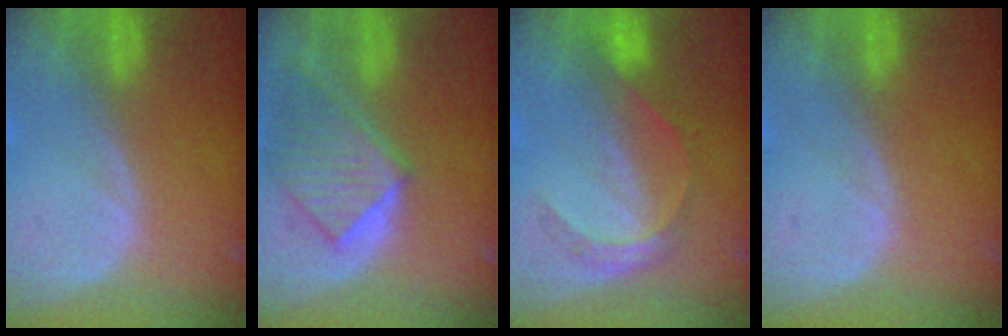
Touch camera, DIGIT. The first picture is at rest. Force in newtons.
{"total": 8.0, "press": 7.5, "slide": 2.7}
{"total": 5.1, "press": 4.9, "slide": 1.4}
{"total": 0.0}